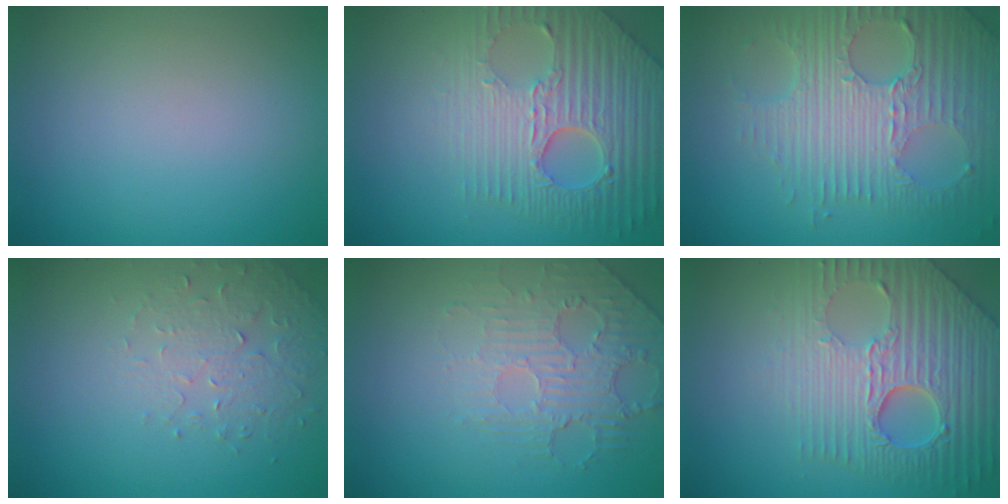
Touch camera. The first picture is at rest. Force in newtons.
{"total": 8.1, "press": 5.7, "slide": 5.7}
{"total": 7.9, "press": 5.6, "slide": 5.6}
{"total": 1.9, "press": 1.5, "slide": 1.1}
{"total": 2.5, "press": 1.9, "slide": 1.6}
{"total": 7.9, "press": 6.0, "slide": 5.1}